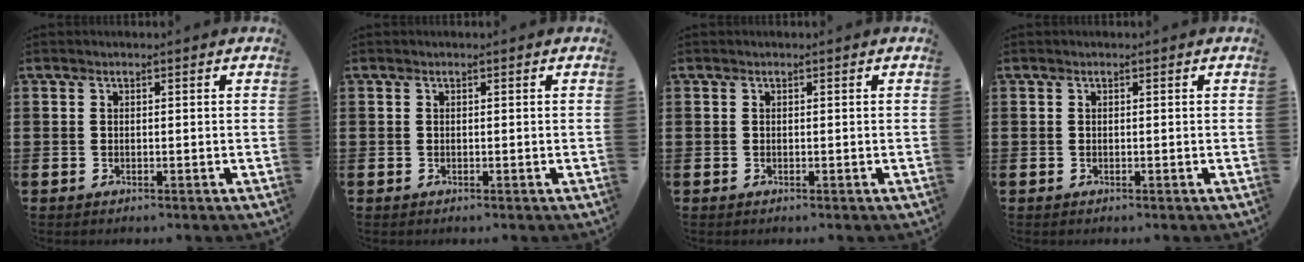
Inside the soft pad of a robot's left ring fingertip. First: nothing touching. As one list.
[{"total": 0.0}, {"total": 0.0}, {"total": 0.0}]